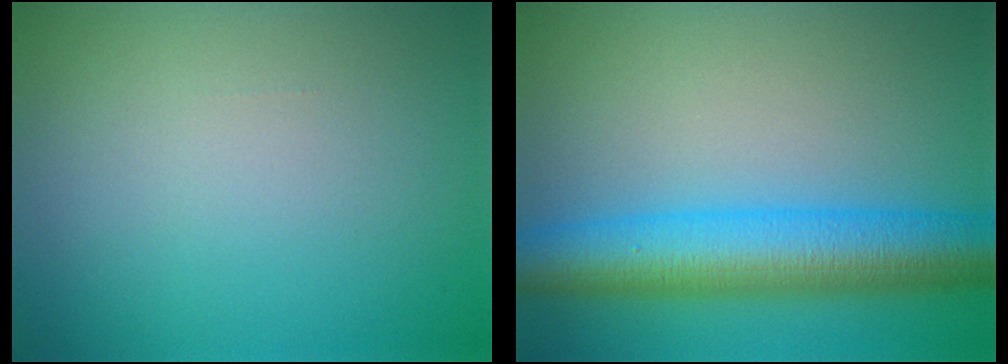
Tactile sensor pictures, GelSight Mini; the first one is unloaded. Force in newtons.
{"total": 8.4, "press": 8.4, "slide": 0.3}